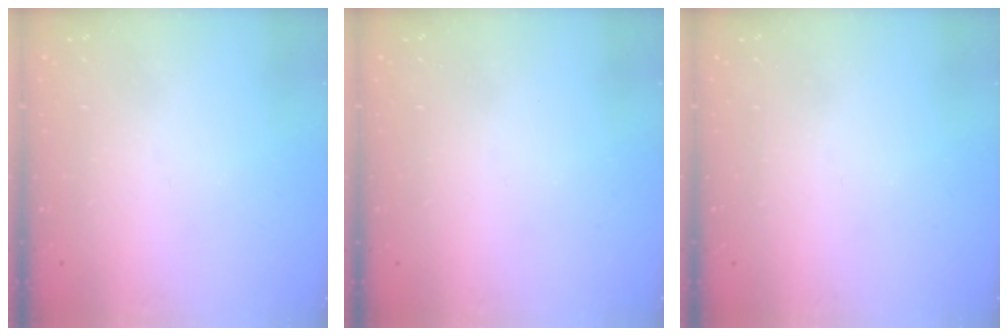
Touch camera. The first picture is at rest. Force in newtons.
{"total": 0.0}
{"total": 0.0}